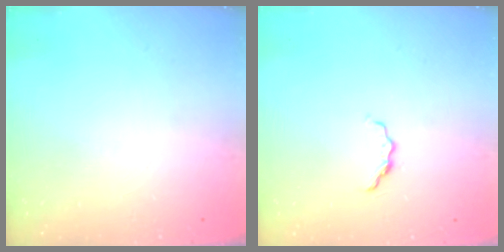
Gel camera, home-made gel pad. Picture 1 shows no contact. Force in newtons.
{"total": 3.8, "press": 3.8, "slide": 0.5}